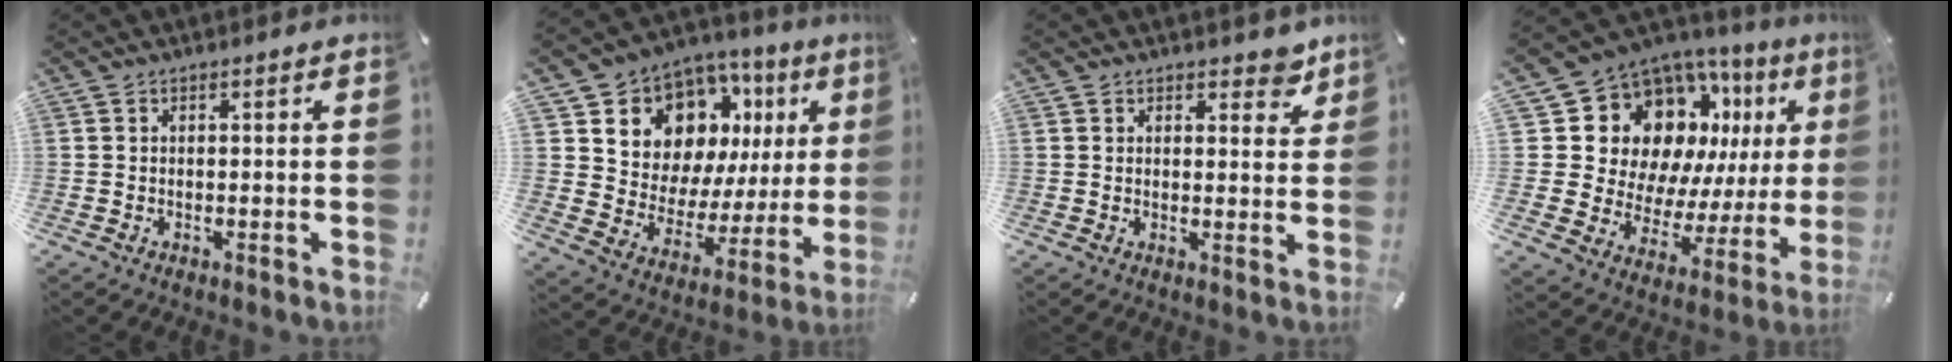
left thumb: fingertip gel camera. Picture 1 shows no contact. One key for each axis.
{"total": 12.2, "fx": 7.5, "fy": 8.9, "fz": 3.7, "tx": -0.063, "ty": -0.079, "tz": 0.140}
{"total": 4.0, "fx": 2.9, "fy": 2.4, "fz": 1.4, "tx": 0.005, "ty": -0.017, "tz": 0.046}
{"total": 17.7, "fx": 9.3, "fy": 12.6, "fz": 8.2, "tx": -0.136, "ty": -0.085, "tz": 0.190}